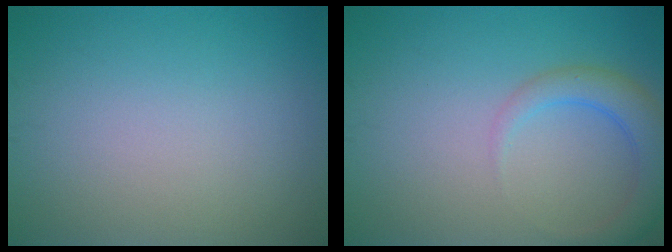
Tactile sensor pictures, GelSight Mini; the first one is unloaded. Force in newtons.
{"total": 3.4, "press": 3.4, "slide": 0.3}